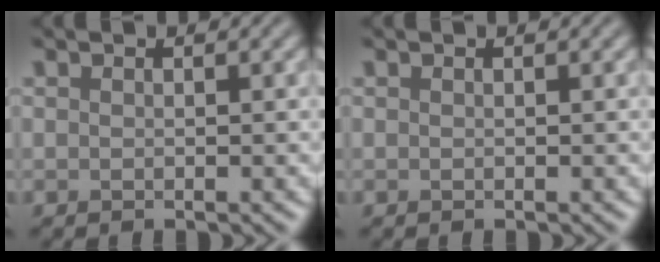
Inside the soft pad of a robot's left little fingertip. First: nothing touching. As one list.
[{"total": 0.0}]